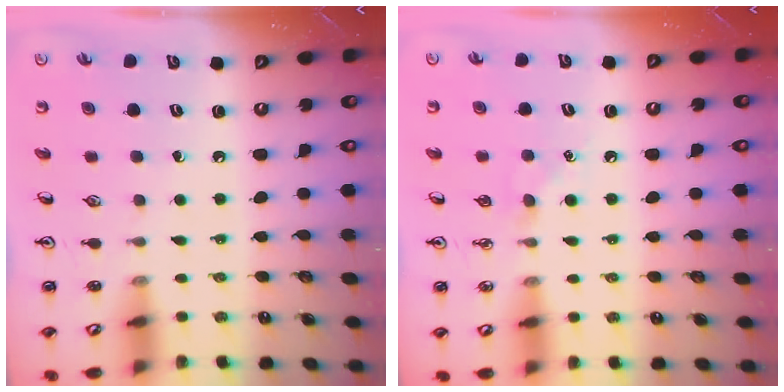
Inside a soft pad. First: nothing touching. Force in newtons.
{"total": 4.7, "press": 4.6, "slide": 0.7}